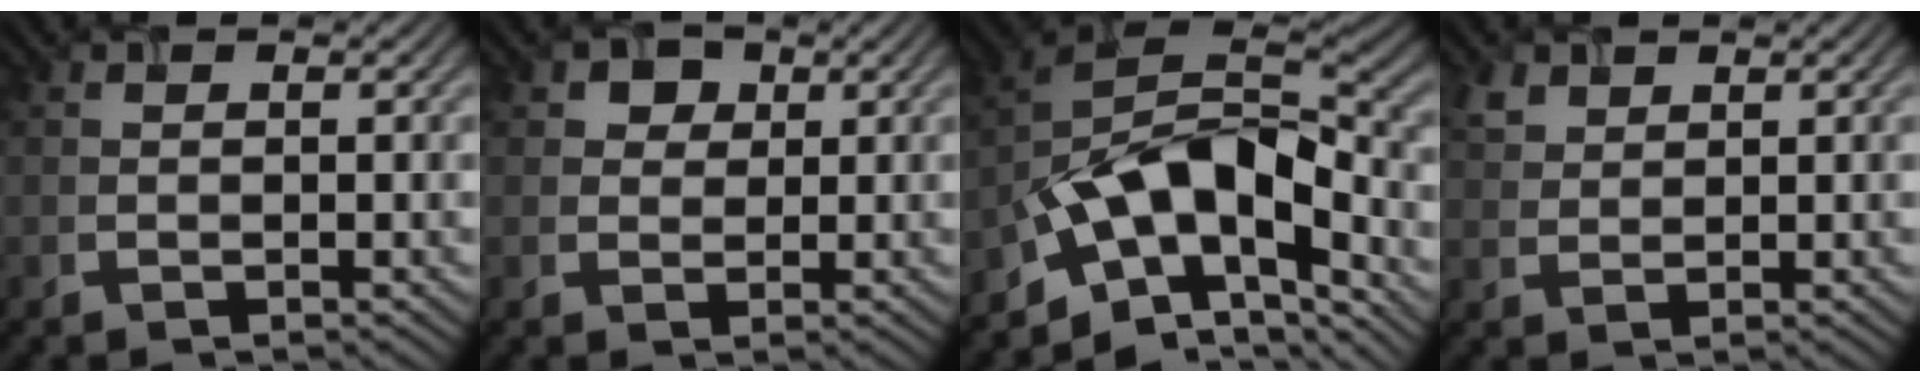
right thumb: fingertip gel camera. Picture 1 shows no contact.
{"total": 2.8, "force": [1.2, 2.4, 1.0], "torque": [-0.018, -0.011, 0.021]}
{"total": 14.1, "force": [-5.9, 7.6, 10.4], "torque": [-0.172, 0.005, -0.126]}
{"total": 2.3, "force": [1.6, 1.4, 0.9], "torque": [-0.026, 0.000, 0.040]}